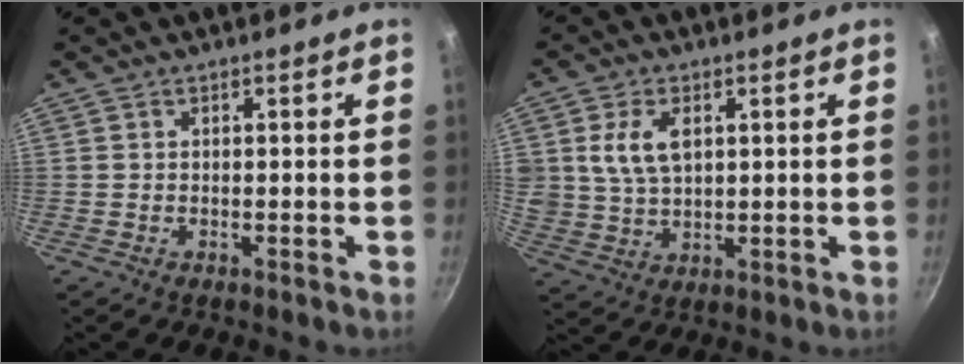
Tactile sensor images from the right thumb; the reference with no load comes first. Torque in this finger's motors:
{"motor_torque": [1.15, 3.86, 1.85, 0.14, 0.27]}